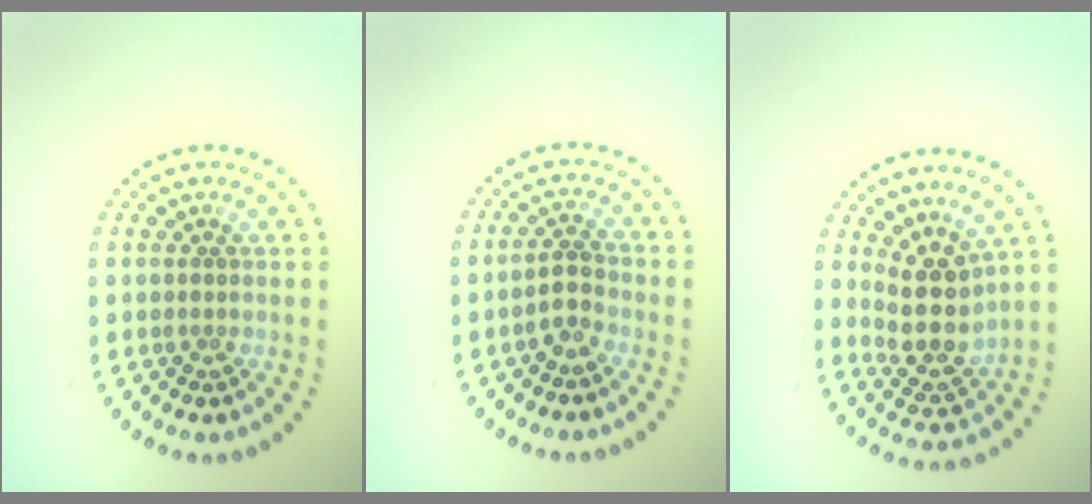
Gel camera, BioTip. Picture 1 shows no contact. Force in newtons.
{"total": 1.9, "press": 1.7, "slide": 0.8}
{"total": 4.2, "press": 3.5, "slide": 2.2}